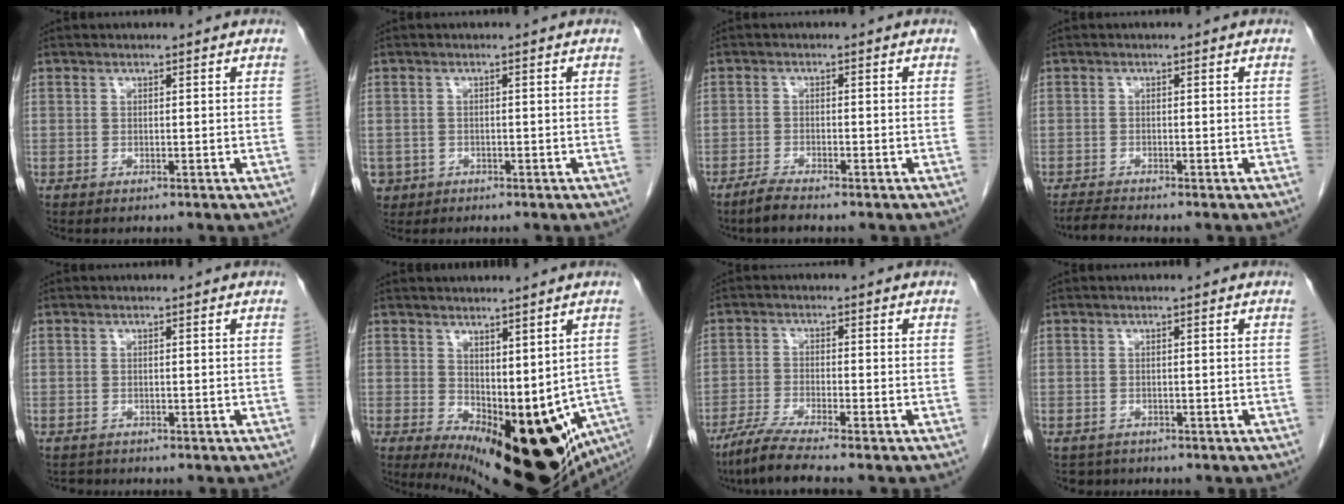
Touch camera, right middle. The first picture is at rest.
{"total": 3.2, "force": [-1.7, 2.7, 0.3], "torque": [-0.005, 0.005, -0.027]}
{"total": 2.6, "force": [-2.2, 0.1, 1.3], "torque": [-0.034, -0.005, -0.043]}
{"total": 2.3, "force": [-2.1, -0.7, 0.4], "torque": [-0.018, -0.016, -0.041]}
{"total": 0.9, "force": [-0.8, 0.3, -0.2], "torque": [-0.007, -0.004, -0.013]}
{"total": 21.0, "force": [-6.3, 9.0, 17.9], "torque": [-0.212, -0.040, -0.059]}
{"total": 6.0, "force": [-4.9, -0.6, 3.4], "torque": [-0.068, -0.020, -0.093]}
{"total": 2.0, "force": [-1.7, 1.0, -0.3], "torque": [-0.004, -0.002, -0.027]}